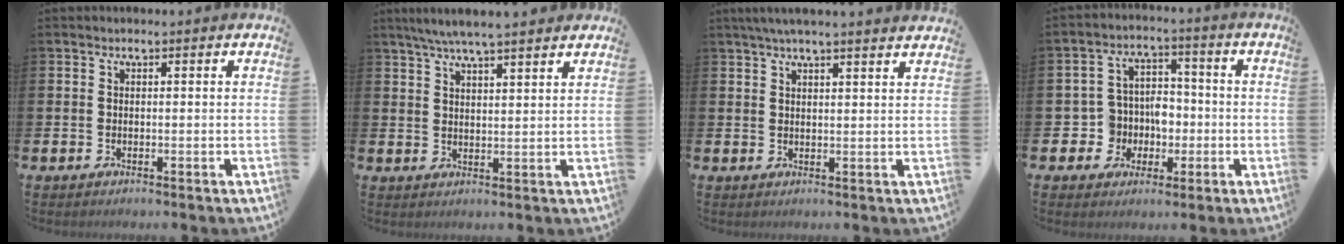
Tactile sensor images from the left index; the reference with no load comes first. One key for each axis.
{"total": 5.5, "fx": 5.1, "fy": 0.2, "fz": 2.0, "tx": -0.046, "ty": -0.016, "tz": 0.090}
{"total": 3.6, "fx": 3.4, "fy": -0.2, "fz": 1.3, "tx": -0.027, "ty": -0.008, "tz": 0.060}
{"total": 5.9, "fx": -1.2, "fy": 5.6, "fz": 1.5, "tx": -0.041, "ty": 0.009, "tz": -0.024}